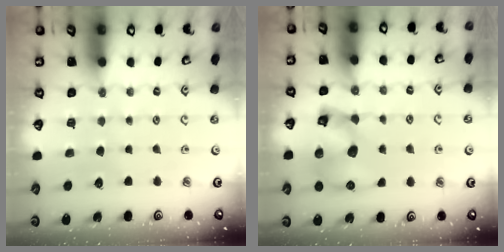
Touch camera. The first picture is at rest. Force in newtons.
{"total": 10.4, "press": 10.3, "slide": 1.6}